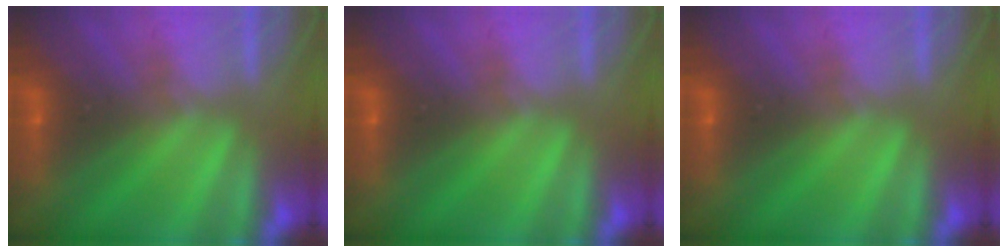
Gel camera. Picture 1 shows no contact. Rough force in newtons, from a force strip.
{"total": 0.0}
{"total": 0.0}